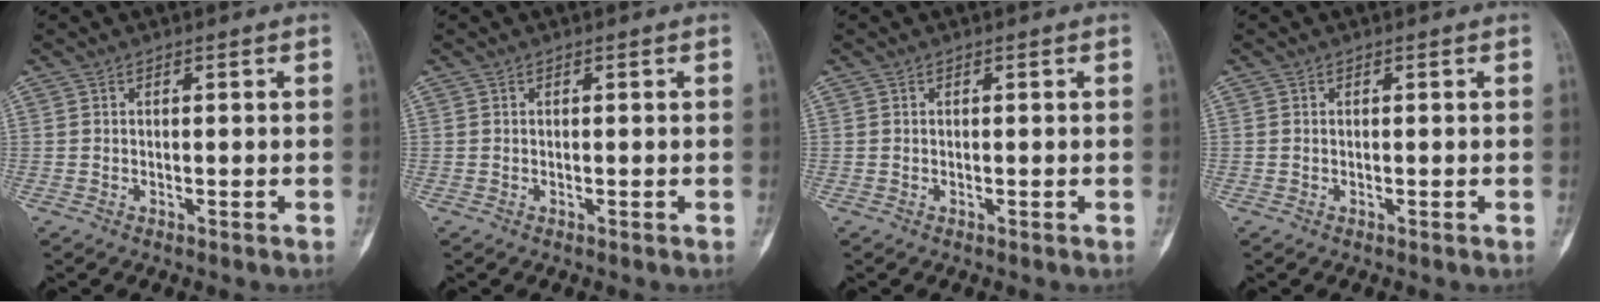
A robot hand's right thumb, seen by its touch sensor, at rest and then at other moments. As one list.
[{"total": 0.0}, {"total": 0.0}, {"total": 0.0}]